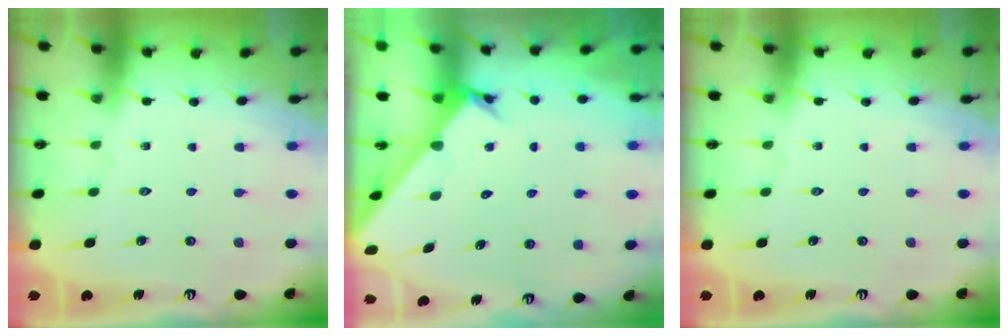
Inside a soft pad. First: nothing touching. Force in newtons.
{"total": 2.1, "press": 2.1, "slide": 0.1}
{"total": 0.0}